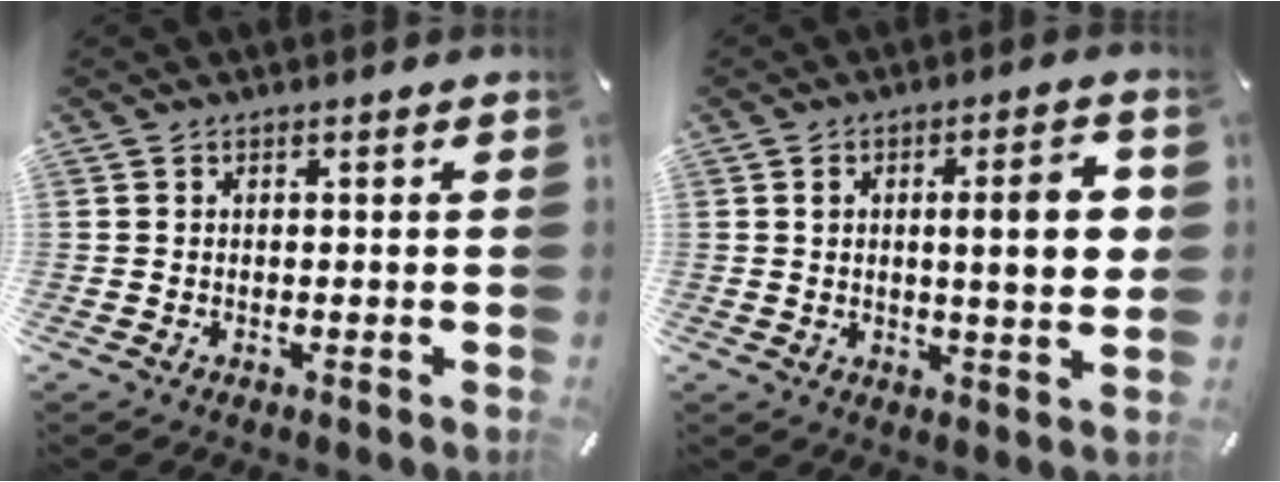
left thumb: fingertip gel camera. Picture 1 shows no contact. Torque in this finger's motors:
{"motor_torque": [0.29, 0.24, 0.63, 0.05, 0.13]}